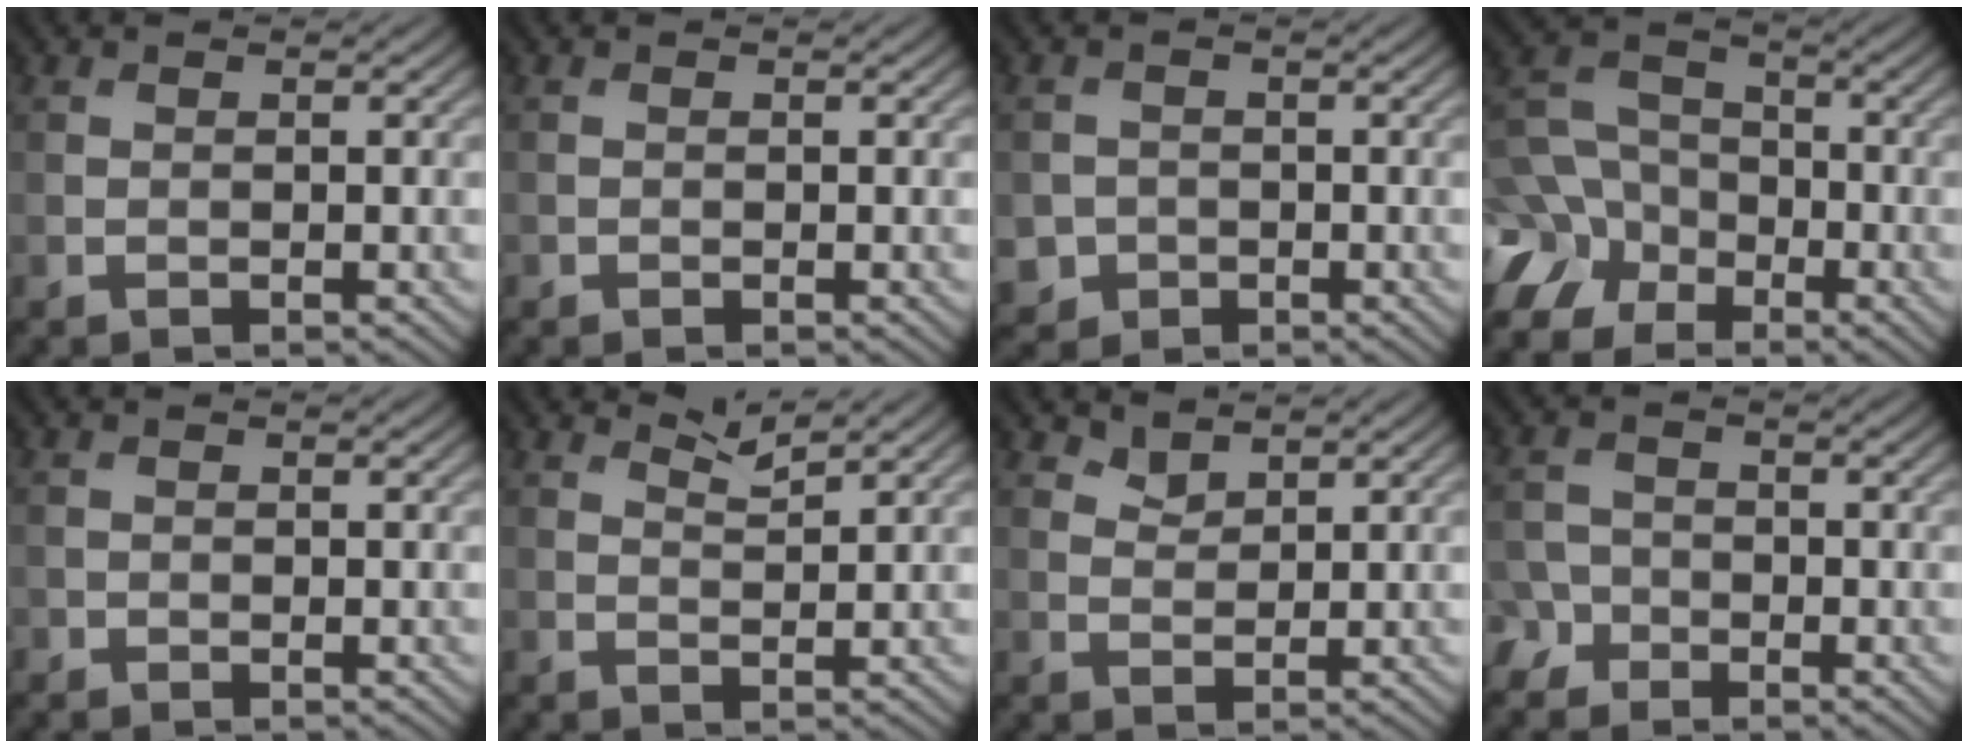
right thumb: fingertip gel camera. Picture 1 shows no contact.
{"total": 0.0}
{"total": 2.7, "force": [-1.0, 2.5, 0.5], "torque": [-0.009, -0.007, -0.021]}
{"total": 9.4, "force": [-4.5, 7.2, 4.1], "torque": [-0.101, -0.013, -0.115]}
{"total": 0.5, "force": [-0.3, 0.4, 0.0], "torque": [0.002, -0.003, -0.007]}
{"total": 2.1, "force": [1.9, 0.2, 1.0], "torque": [-0.024, 0.000, 0.039]}
{"total": 1.9, "force": [1.6, 0.7, 0.5], "torque": [-0.013, -0.006, 0.037]}
{"total": 3.2, "force": [-2.1, 2.3, 0.8], "torque": [-0.019, -0.001, -0.049]}